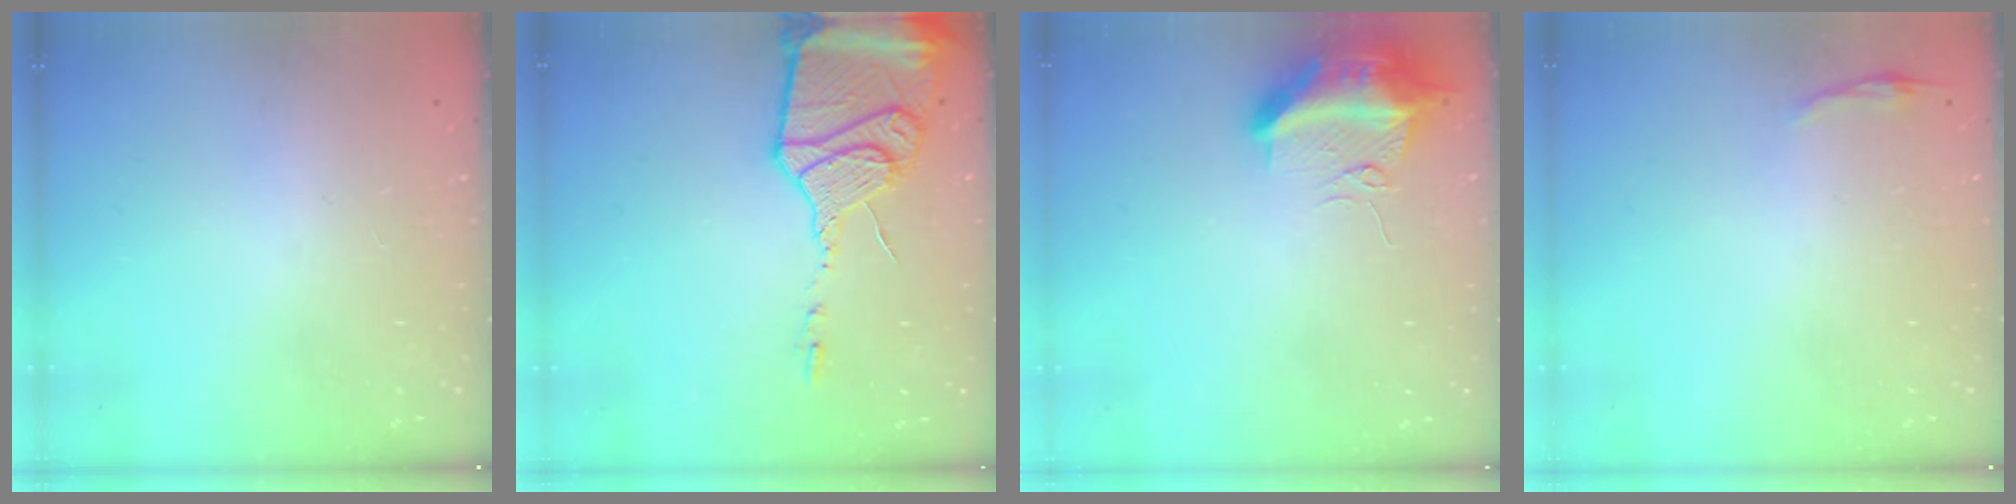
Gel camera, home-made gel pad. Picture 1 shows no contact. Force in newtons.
{"total": 16.9, "press": 16.8, "slide": 1.6}
{"total": 11.0, "press": 10.9, "slide": 1.3}
{"total": 2.8, "press": 2.8, "slide": 0.6}